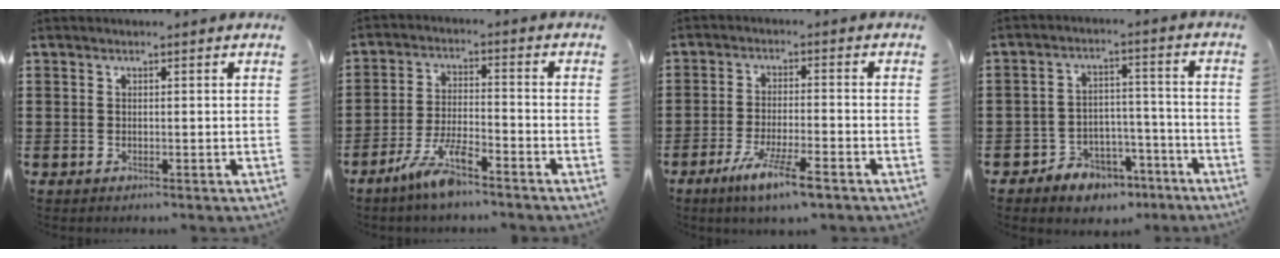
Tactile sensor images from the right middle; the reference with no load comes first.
{"total": 6.9, "force": [-5.1, 1.2, 4.5], "torque": [-0.099, -0.006, -0.098]}
{"total": 7.0, "force": [-4.7, 0.8, 5.1], "torque": [-0.103, -0.010, -0.088]}
{"total": 5.3, "force": [-4.3, 3.0, 0.6], "torque": [-0.017, 0.023, -0.084]}